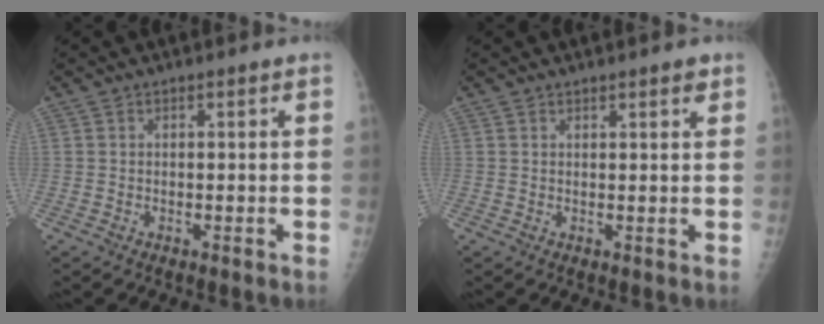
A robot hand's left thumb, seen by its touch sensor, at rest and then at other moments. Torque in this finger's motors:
{"motor_torque": [-0.39, -0.21, -0.03, -0.11, 0.04]}